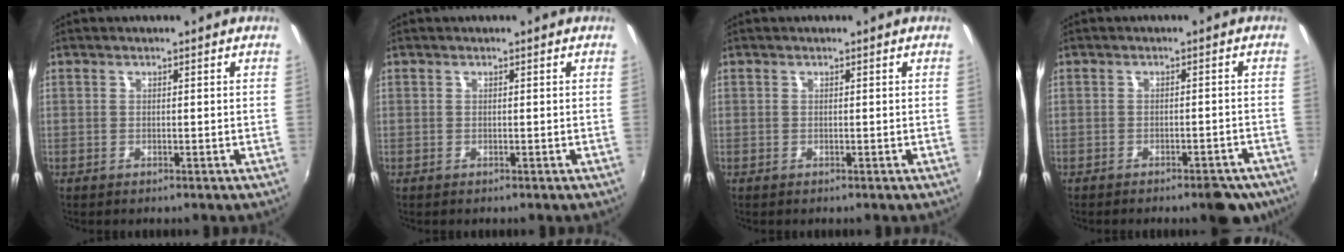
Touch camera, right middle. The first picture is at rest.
{"total": 0.0}
{"total": 0.0}
{"total": 6.7, "force": [-5.2, 2.4, 3.3], "torque": [-0.042, 0.005, -0.050]}